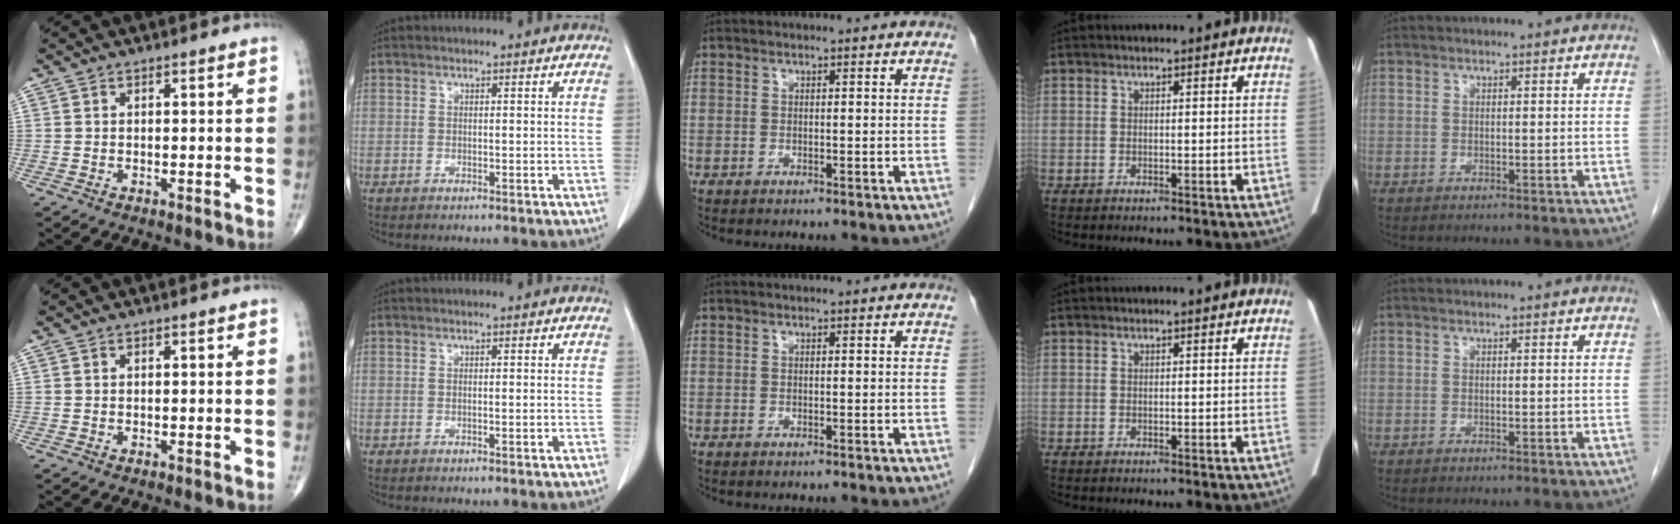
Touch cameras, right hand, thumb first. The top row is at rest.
{}